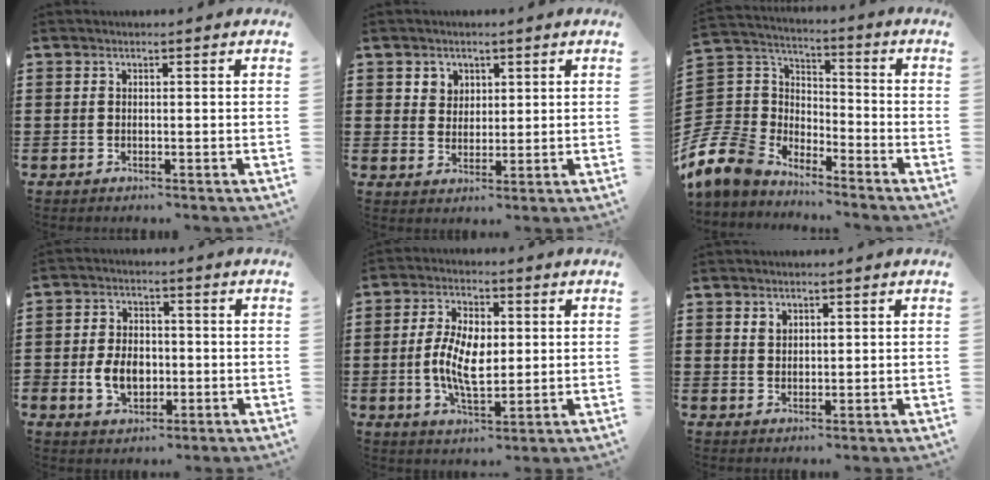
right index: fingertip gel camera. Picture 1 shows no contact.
{"total": 2.9, "force": [1.6, 2.4, 0.1], "torque": [-0.014, 0.011, 0.029]}
{"total": 8.8, "force": [-5.9, 6.4, 1.6], "torque": [-0.097, -0.006, -0.123]}
{"total": 5.9, "force": [-1.3, 4.2, 3.8], "torque": [-0.073, 0.005, -0.026]}
{"total": 8.2, "force": [-0.3, 4.1, 7.1], "torque": [-0.150, 0.005, -0.008]}
{"total": 1.4, "force": [1.1, 0.8, 0.4], "torque": [-0.001, 0.000, 0.019]}